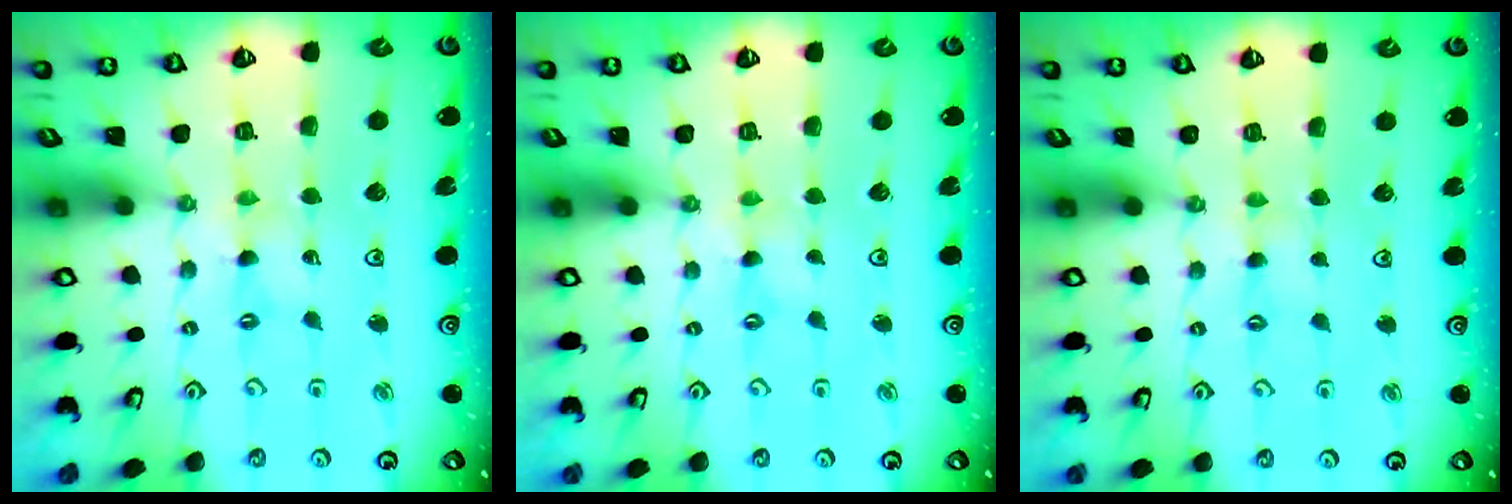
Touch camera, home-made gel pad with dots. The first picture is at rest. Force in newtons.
{"total": 0.0}
{"total": 1.8, "press": 1.7, "slide": 0.3}